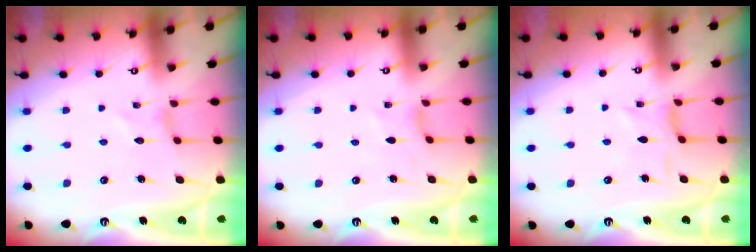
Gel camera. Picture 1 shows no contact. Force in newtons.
{"total": 1.5, "press": 1.5, "slide": 0.3}
{"total": 2.1, "press": 2.1, "slide": 0.6}